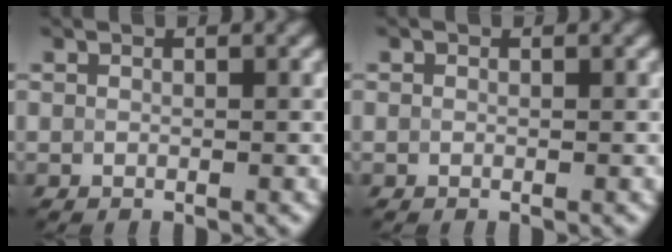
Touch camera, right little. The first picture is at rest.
{"total": 0.6, "force": [0.3, 0.5, 0.2], "torque": [-0.005, 0.004, -0.002]}